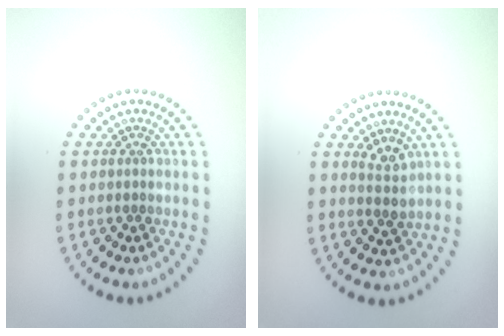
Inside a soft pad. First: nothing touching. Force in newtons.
{"total": 1.6, "press": 1.4, "slide": 0.9}